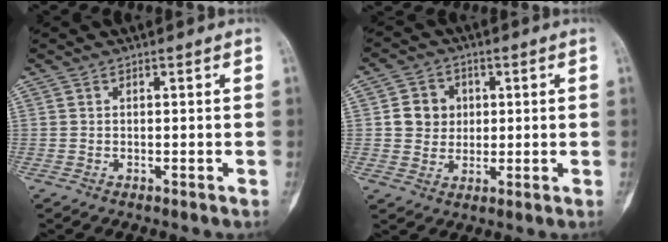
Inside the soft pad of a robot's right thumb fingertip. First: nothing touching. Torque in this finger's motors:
{"motor_torque": [0.45, 0.62, 0.17, -0.22, -0.03]}